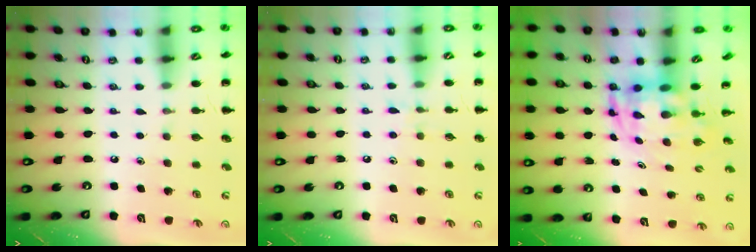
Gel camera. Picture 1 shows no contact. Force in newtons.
{"total": 6.0, "press": 5.8, "slide": 1.8}
{"total": 3.6, "press": 3.5, "slide": 0.9}